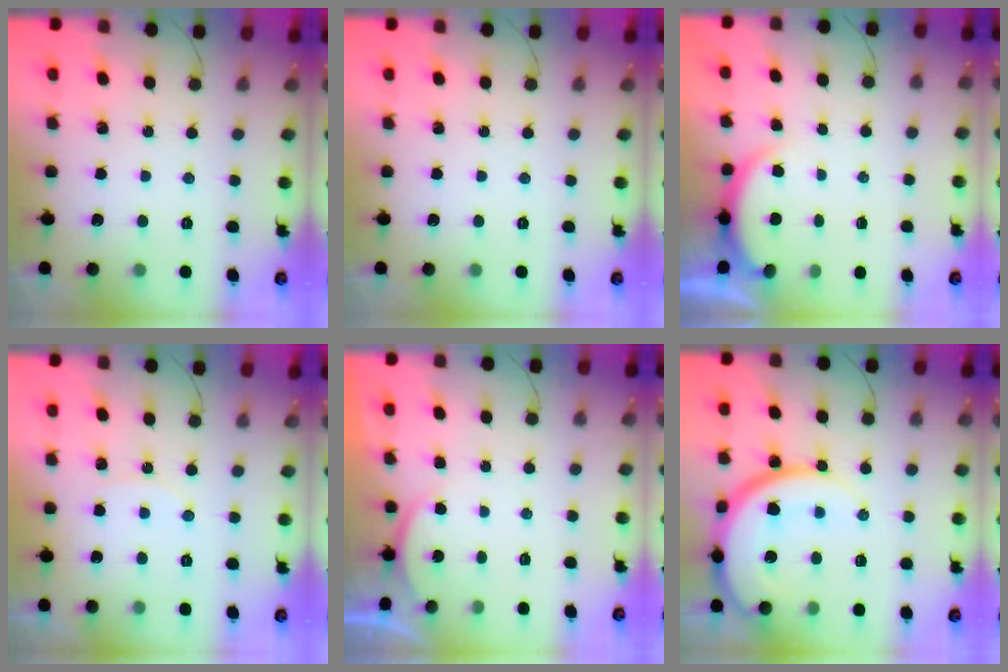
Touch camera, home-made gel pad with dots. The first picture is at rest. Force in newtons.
{"total": 0.0}
{"total": 3.0, "press": 2.9, "slide": 0.6}
{"total": 3.1, "press": 3.0, "slide": 0.6}
{"total": 2.8, "press": 2.7, "slide": 0.6}
{"total": 15.0, "press": 14.9, "slide": 1.2}